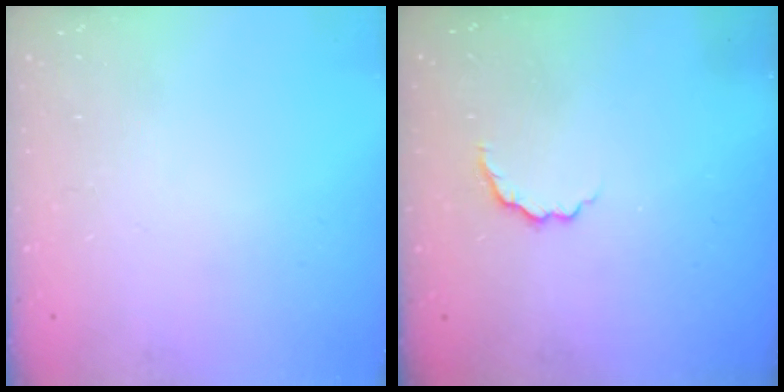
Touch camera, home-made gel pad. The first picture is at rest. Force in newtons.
{"total": 3.4, "press": 3.3, "slide": 0.8}